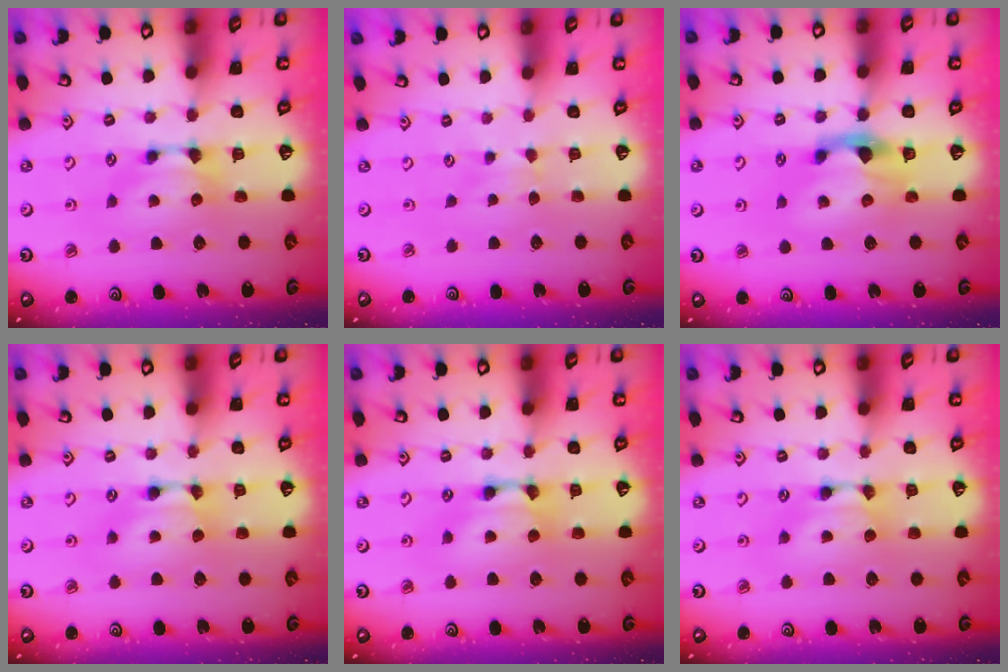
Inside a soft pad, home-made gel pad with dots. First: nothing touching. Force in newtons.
{"total": 2.6, "press": 2.6, "slide": 0.4}
{"total": 3.0, "press": 2.6, "slide": 1.3}
{"total": 1.6, "press": 1.6, "slide": 0.1}
{"total": 2.2, "press": 2.2, "slide": 0.0}
{"total": 1.8, "press": 1.8, "slide": 0.1}